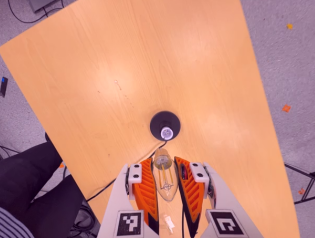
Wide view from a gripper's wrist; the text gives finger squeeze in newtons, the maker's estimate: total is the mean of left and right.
{"total": 22.2, "left": 24.8, "right": 19.5}